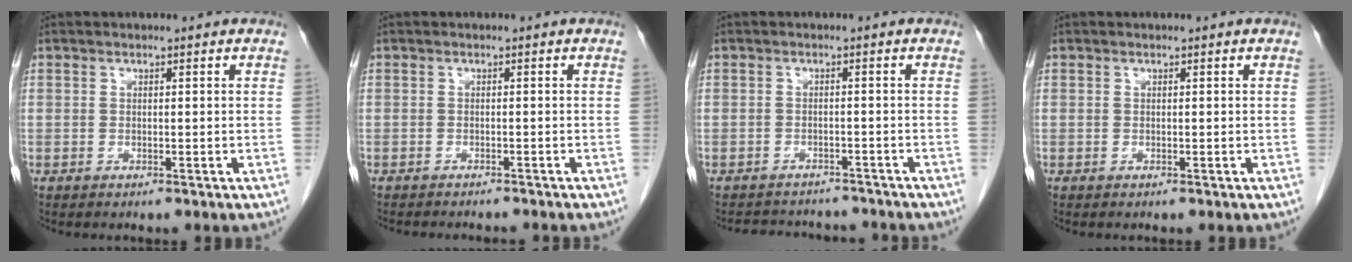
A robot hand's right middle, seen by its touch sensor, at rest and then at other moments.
{"total": 5.9, "force": [-5.4, 1.2, 1.9], "torque": [-0.021, -0.004, -0.068]}
{"total": 7.4, "force": [-7.1, 2.2, 0.9], "torque": [-0.009, 0.012, -0.089]}
{"total": 0.0}